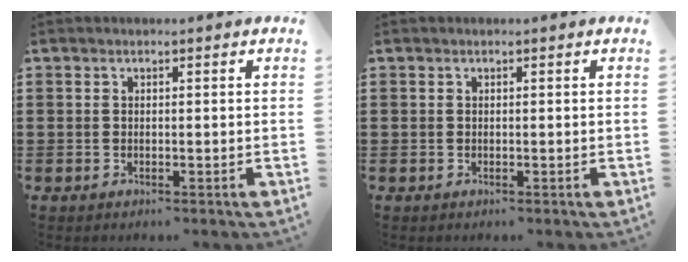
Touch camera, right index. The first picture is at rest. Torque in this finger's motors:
{"motor_torque": [0.00, 0.00, 0.00, 0.00]}